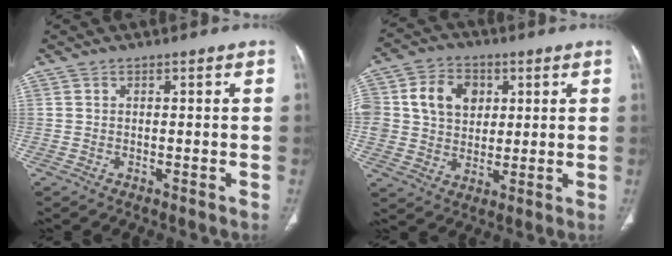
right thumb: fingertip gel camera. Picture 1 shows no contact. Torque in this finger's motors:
{"motor_torque": [0.25, 0.24, 0.64, 0.42, 0.12]}